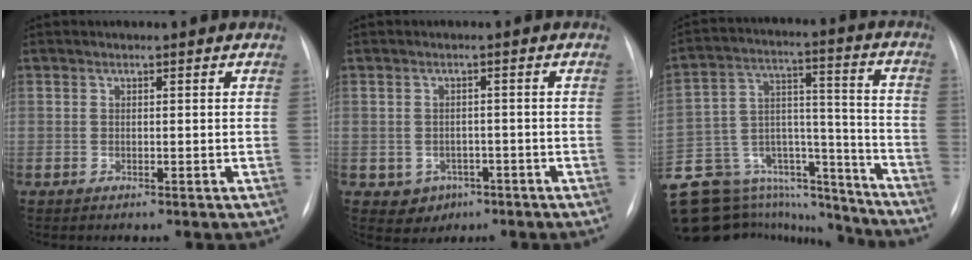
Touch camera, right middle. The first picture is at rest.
{"total": 3.7, "force": [-1.6, 3.2, 0.8], "torque": [-0.009, 0.009, -0.012]}
{"total": 27.5, "force": [-23.3, 11.7, 8.7], "torque": [-0.202, 0.049, -0.348]}